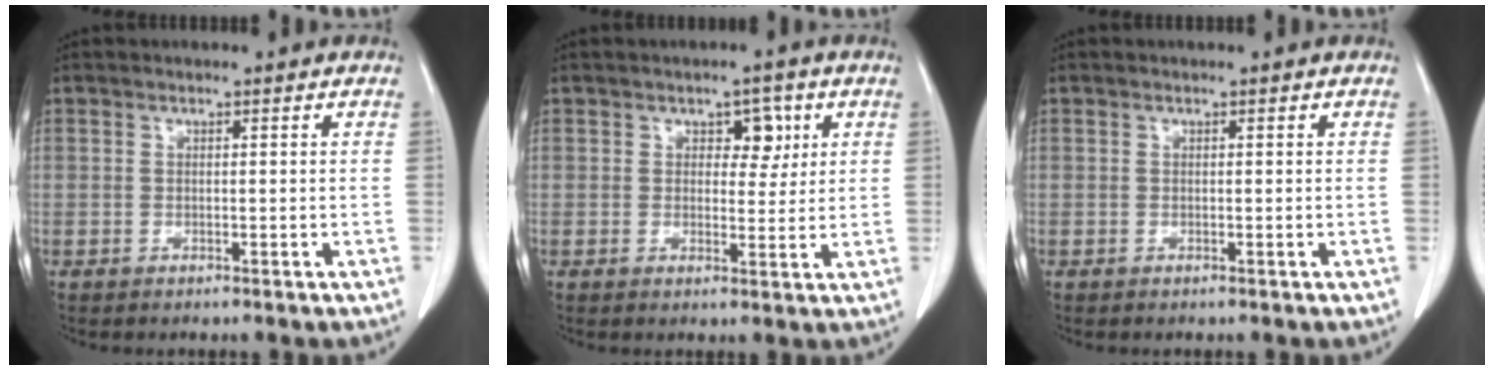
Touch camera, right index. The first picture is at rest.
{"total": 3.9, "force": [1.5, 2.3, 2.7], "torque": [-0.028, 0.007, 0.022]}
{"total": 0.0}